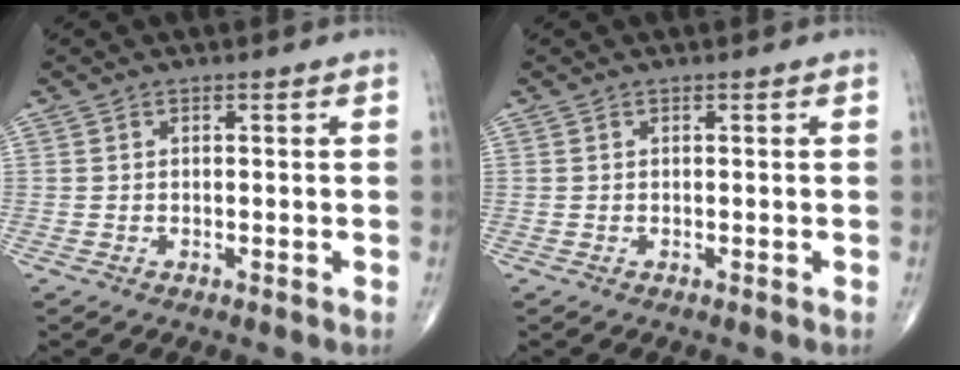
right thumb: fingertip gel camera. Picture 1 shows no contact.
{"total": 0.0}